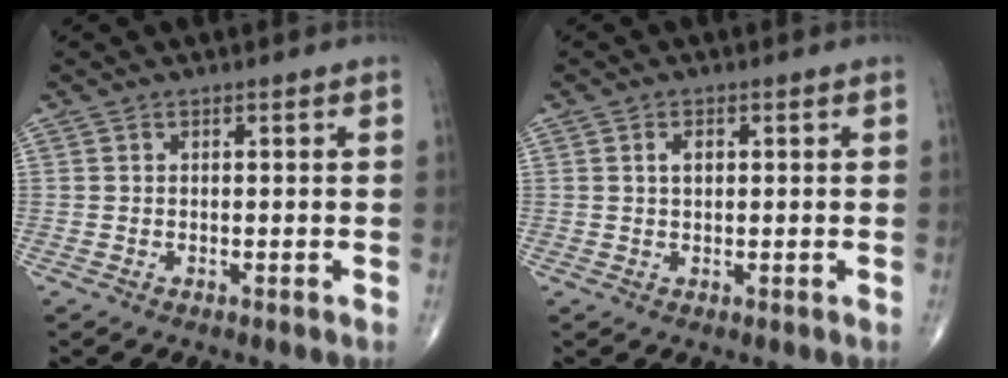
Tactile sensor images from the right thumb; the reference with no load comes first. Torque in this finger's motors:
{"motor_torque": [0.19, 0.30, 0.00, -0.11, -0.02]}